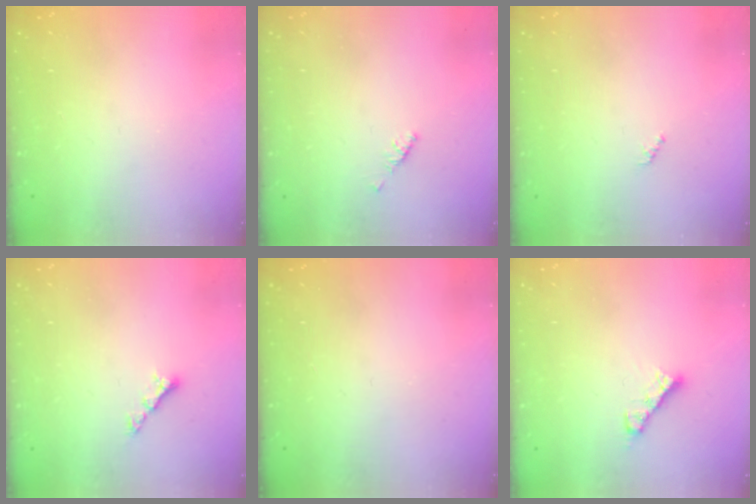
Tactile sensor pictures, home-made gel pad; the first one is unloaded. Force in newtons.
{"total": 2.1, "press": 2.0, "slide": 0.6}
{"total": 0.7, "press": 0.7, "slide": 0.3}
{"total": 4.1, "press": 4.1, "slide": 0.5}
{"total": 0.0}
{"total": 4.8, "press": 4.8, "slide": 0.3}